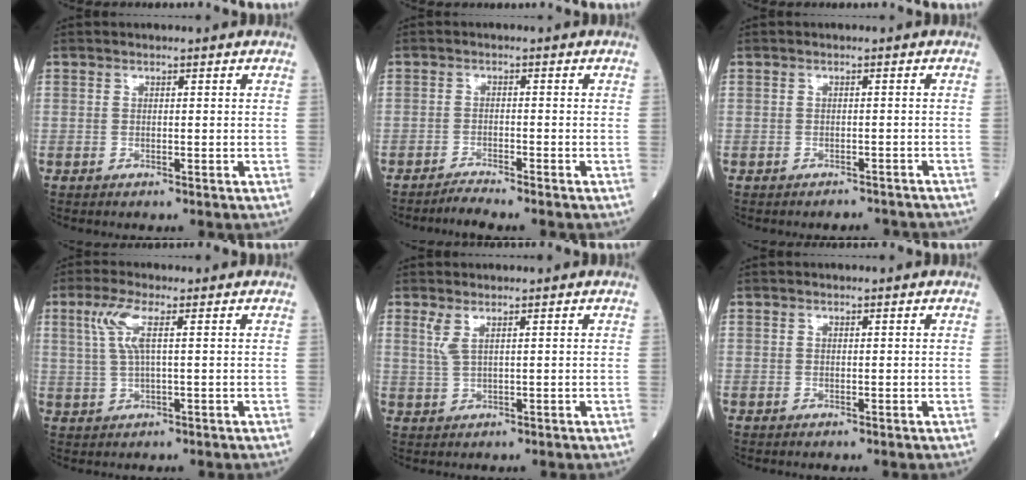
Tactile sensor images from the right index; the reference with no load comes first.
{"total": 2.4, "force": [-2.2, -1.0, 0.2], "torque": [-0.011, -0.009, -0.040]}
{"total": 3.4, "force": [-3.2, 1.1, 0.3], "torque": [0.001, -0.003, -0.035]}
{"total": 4.4, "force": [1.5, 0.5, 4.1], "torque": [-0.097, 0.012, 0.037]}
{"total": 2.0, "force": [1.1, 0.1, 1.6], "torque": [-0.047, 0.003, 0.029]}
{"total": 0.0}